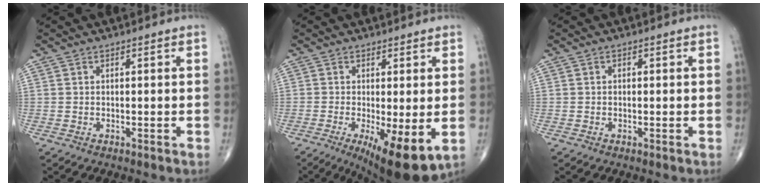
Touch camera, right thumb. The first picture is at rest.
{"total": 11.4, "force": [-3.1, 3.3, 10.4], "torque": [-0.160, -0.026, -0.039]}
{"total": 0.5, "force": [0.1, 0.3, 0.4], "torque": [-0.009, 0.000, 0.002]}